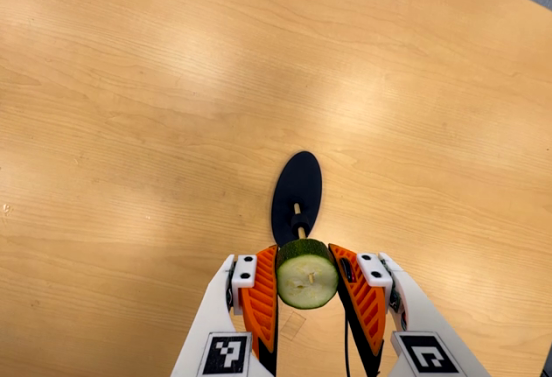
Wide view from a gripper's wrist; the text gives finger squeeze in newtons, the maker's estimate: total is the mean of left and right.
{"total": 10.5, "left": 10.1, "right": 11.0}